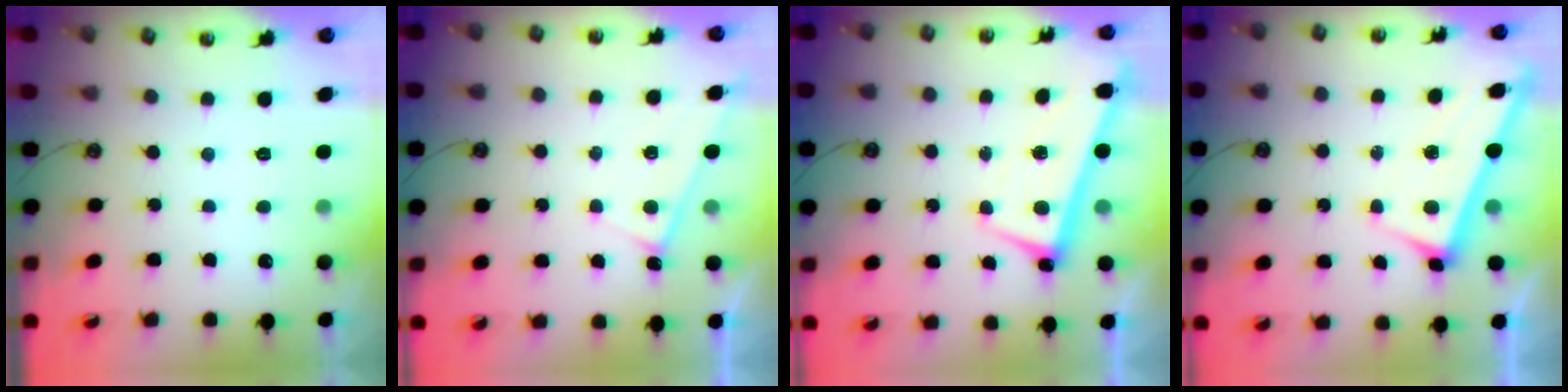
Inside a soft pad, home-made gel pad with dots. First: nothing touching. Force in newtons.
{"total": 5.1, "press": 5.1, "slide": 0.3}
{"total": 1.3, "press": 1.0, "slide": 0.8}
{"total": 3.2, "press": 3.2, "slide": 0.1}